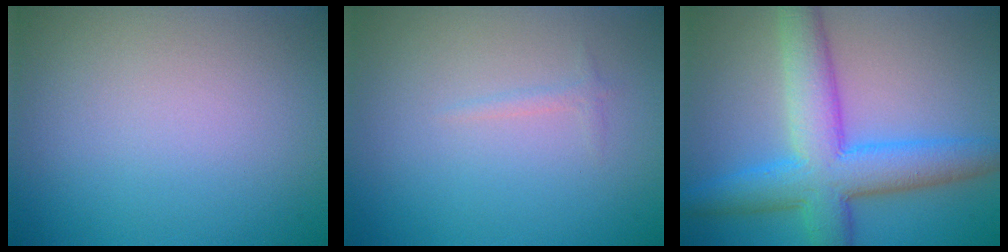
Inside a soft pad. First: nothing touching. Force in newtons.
{"total": 0.6, "press": 0.6, "slide": 0.1}
{"total": 8.6, "press": 8.6, "slide": 0.0}